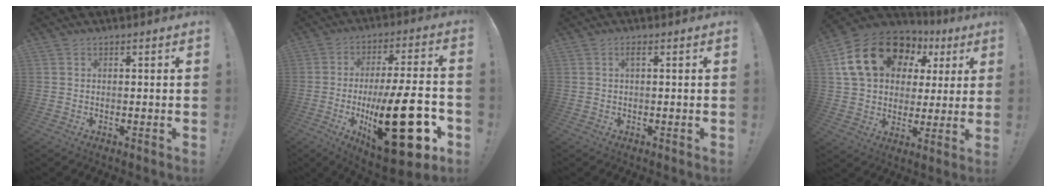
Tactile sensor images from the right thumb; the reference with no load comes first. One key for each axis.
{"total": 29.1, "fx": -7.4, "fy": 9.4, "fz": 26.5, "tx": -0.419, "ty": 0.031, "tz": -0.107}
{"total": 1.5, "fx": 0.2, "fy": 0.0, "fz": 1.5, "tx": -0.032, "ty": 0.004, "tz": 0.001}
{"total": 21.8, "fx": 9.2, "fy": 14.9, "fz": 12.9, "tx": -0.199, "ty": -0.028, "tz": 0.189}